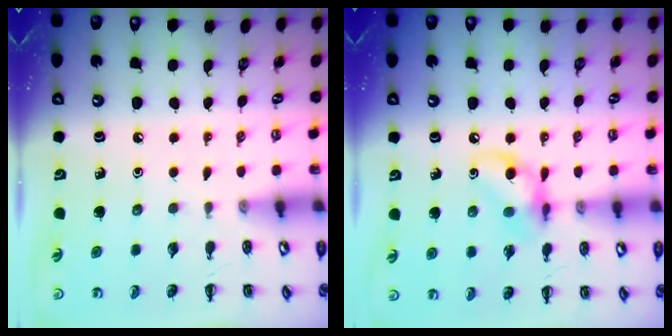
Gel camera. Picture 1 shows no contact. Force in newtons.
{"total": 11.2, "press": 11.0, "slide": 1.8}